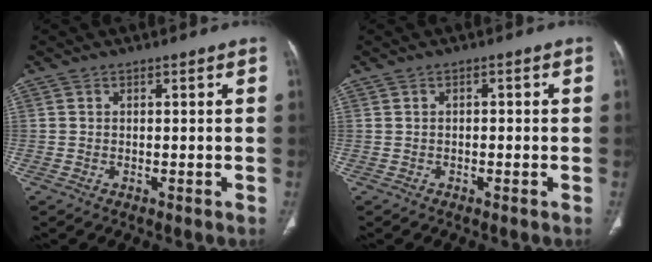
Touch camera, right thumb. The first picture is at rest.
{"total": 0.7, "force": [-0.2, 0.5, 0.5], "torque": [0.000, 0.003, -0.006]}